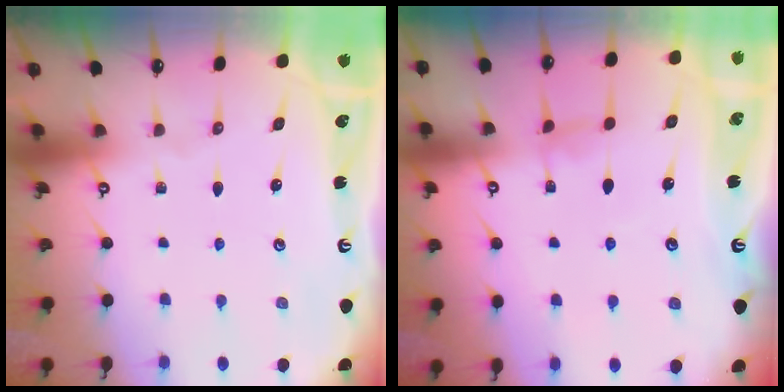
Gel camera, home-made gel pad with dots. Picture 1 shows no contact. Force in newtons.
{"total": 1.5, "press": 1.5, "slide": 0.4}